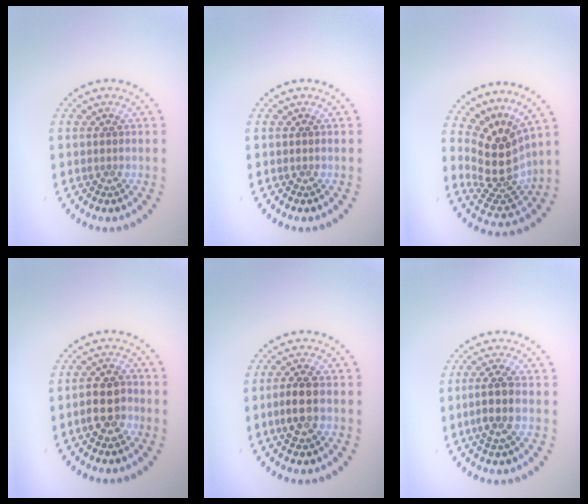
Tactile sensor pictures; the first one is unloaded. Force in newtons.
{"total": 0.0}
{"total": 4.8, "press": 3.5, "slide": 3.2}
{"total": 3.1, "press": 3.0, "slide": 0.9}
{"total": 2.6, "press": 2.5, "slide": 0.6}
{"total": 2.8, "press": 2.4, "slide": 1.4}